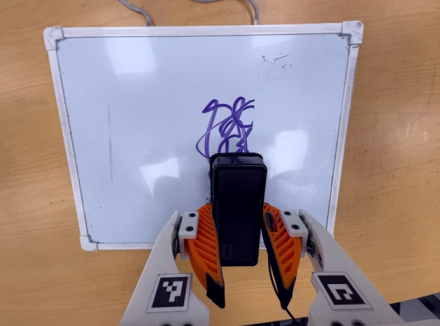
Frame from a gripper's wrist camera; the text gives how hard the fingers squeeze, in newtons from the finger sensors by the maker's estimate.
{"total": 7.9, "left": 6.4, "right": 9.3}